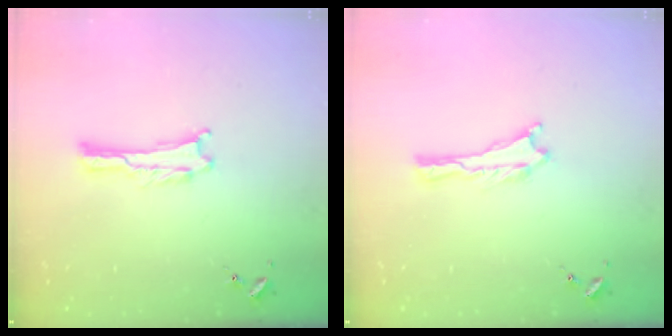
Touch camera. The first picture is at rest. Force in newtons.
{"total": 0.0}